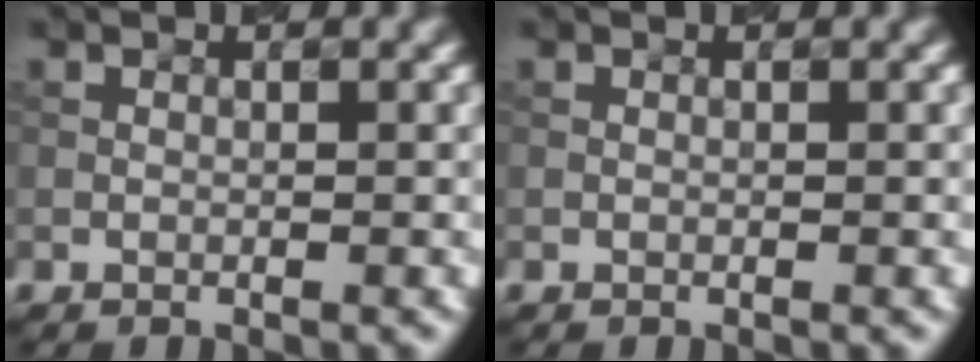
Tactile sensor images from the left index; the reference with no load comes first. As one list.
[{"total": 0.0}]